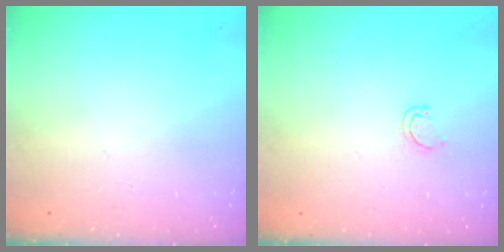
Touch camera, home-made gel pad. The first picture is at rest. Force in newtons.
{"total": 4.6, "press": 4.4, "slide": 1.2}